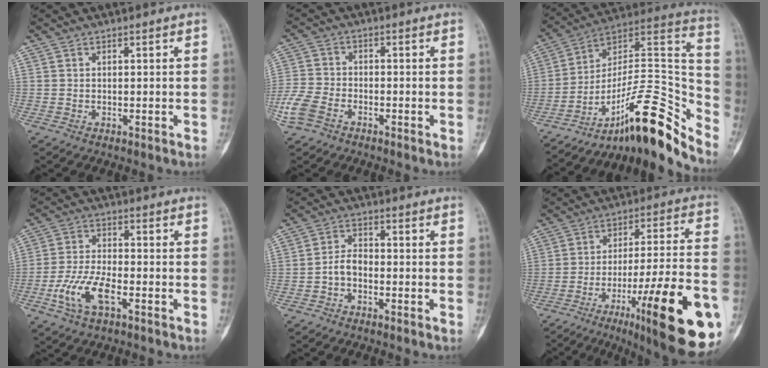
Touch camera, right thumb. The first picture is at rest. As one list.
[{"total": 7.0, "force": [-3.7, 4.5, 3.9], "torque": [-0.091, 0.012, -0.076]}, {"total": 23.1, "force": [-16.6, 5.7, 15.1], "torque": [-0.186, 0.150, -0.265]}, {"total": 9.2, "force": [-3.7, 3.9, 7.4], "torque": [-0.162, 0.014, -0.073]}, {"total": 3.7, "force": [-1.4, 2.3, 2.5], "torque": [-0.040, 0.020, -0.034]}, {"total": 26.2, "force": [-11.1, 4.6, 23.3], "torque": [-0.287, 0.047, -0.158]}]